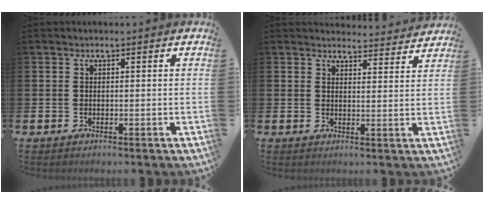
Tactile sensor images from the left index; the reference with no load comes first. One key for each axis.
{"total": 3.7, "fx": 3.7, "fy": 0.6, "fz": 0.0, "tx": 0.004, "ty": -0.028, "tz": 0.065}